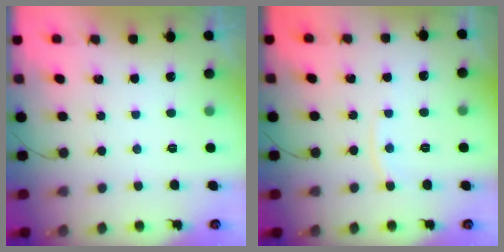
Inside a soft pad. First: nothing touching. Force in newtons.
{"total": 4.1, "press": 4.0, "slide": 0.5}